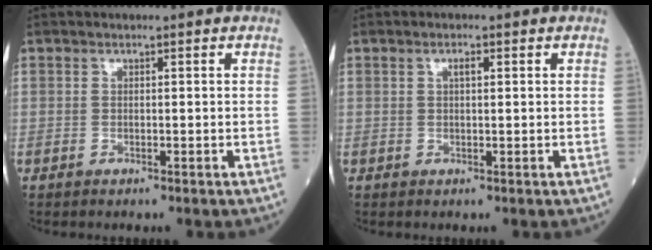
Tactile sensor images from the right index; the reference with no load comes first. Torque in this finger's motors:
{"motor_torque": [0.03, 0.02, -0.01, 0.00]}